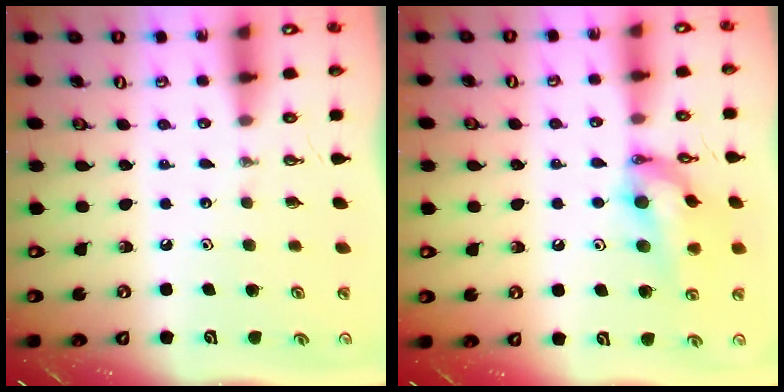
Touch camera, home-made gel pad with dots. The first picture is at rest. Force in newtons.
{"total": 14.3, "press": 14.2, "slide": 1.8}